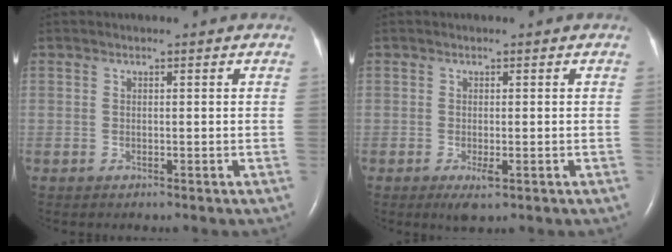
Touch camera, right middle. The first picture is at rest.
{"total": 2.2, "force": [-0.9, 0.6, 1.9], "torque": [-0.032, -0.005, -0.010]}